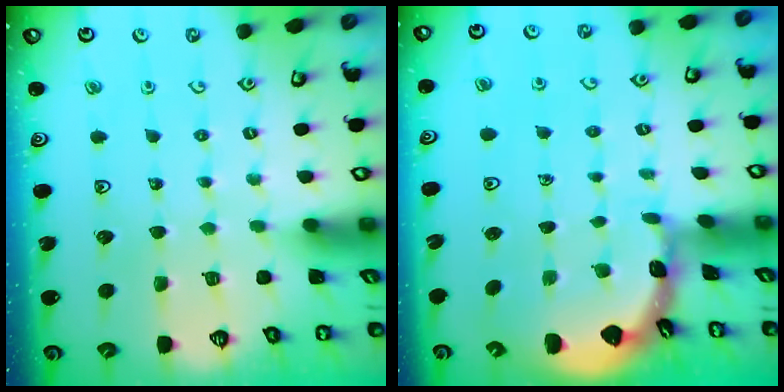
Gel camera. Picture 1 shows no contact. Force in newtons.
{"total": 1.8, "press": 1.8, "slide": 0.1}